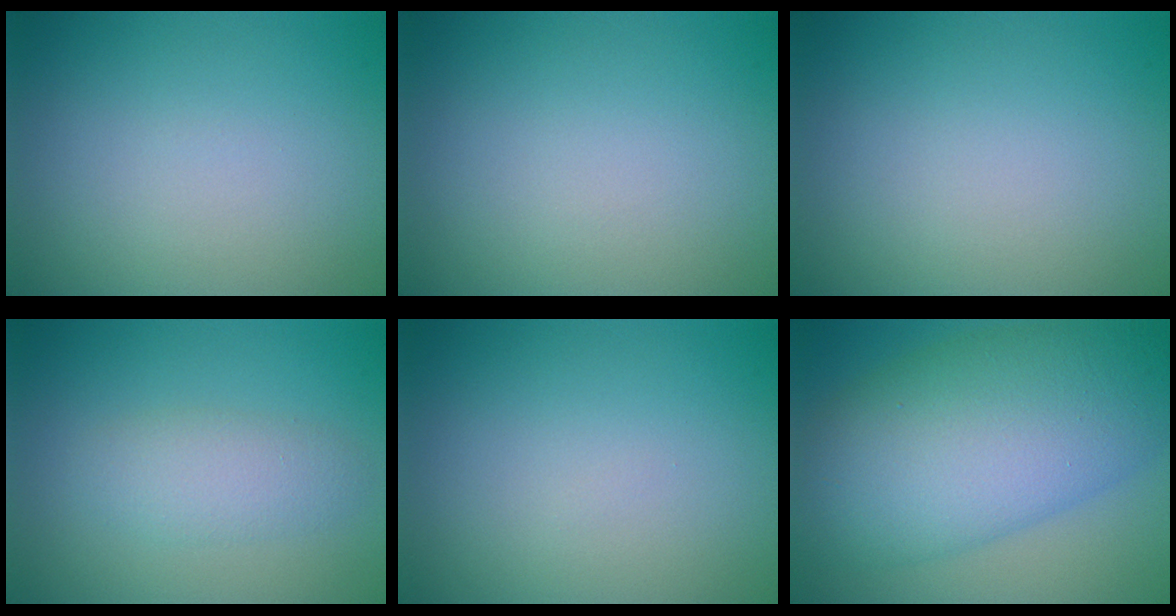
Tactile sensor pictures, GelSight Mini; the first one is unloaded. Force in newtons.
{"total": 0.0}
{"total": 0.0}
{"total": 2.7, "press": 2.7, "slide": 0.1}
{"total": 0.0}
{"total": 12.4, "press": 12.4, "slide": 0.2}